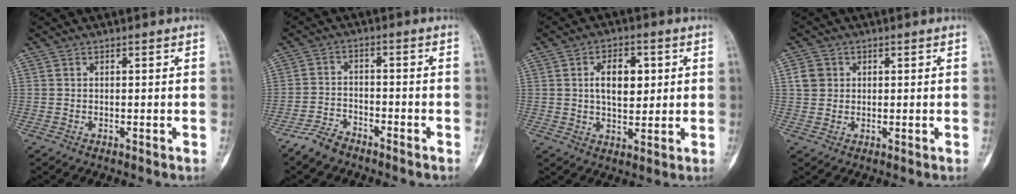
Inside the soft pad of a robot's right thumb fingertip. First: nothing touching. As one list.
[{"total": 4.8, "force": [-4.1, 1.8, 1.6], "torque": [-0.035, 0.018, -0.080]}, {"total": 8.3, "force": [1.8, 4.8, 6.6], "torque": [-0.080, -0.005, 0.031]}, {"total": 3.6, "force": [0.9, 3.2, 1.3], "torque": [-0.007, 0.001, 0.017]}]